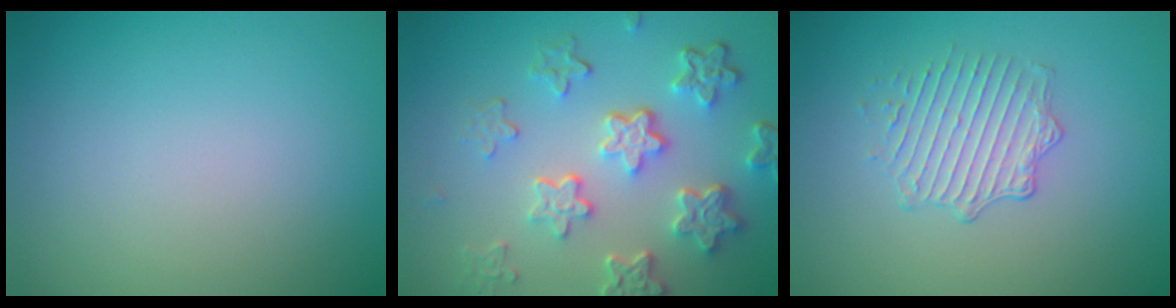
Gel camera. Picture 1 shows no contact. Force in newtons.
{"total": 5.8, "press": 4.4, "slide": 3.8}
{"total": 2.3, "press": 1.6, "slide": 1.6}